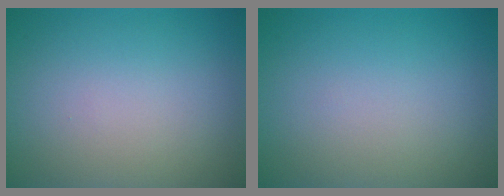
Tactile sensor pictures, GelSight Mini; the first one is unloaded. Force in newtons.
{"total": 0.0}